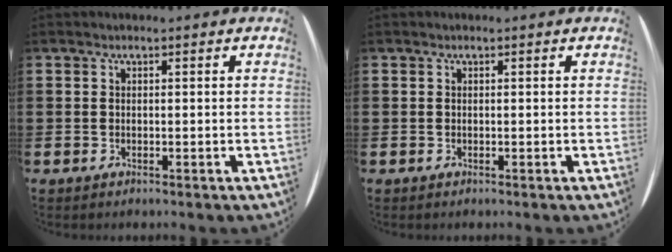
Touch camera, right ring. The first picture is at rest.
{"total": 0.0}